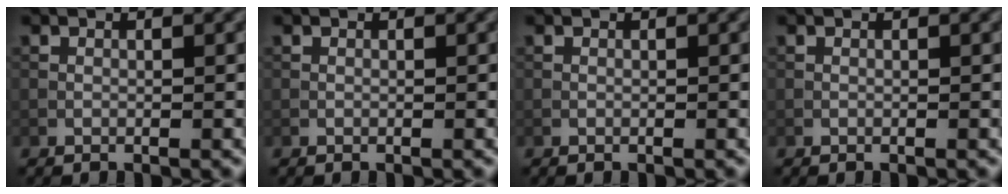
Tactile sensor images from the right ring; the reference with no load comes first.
{"total": 0.0}
{"total": 0.0}
{"total": 0.0}